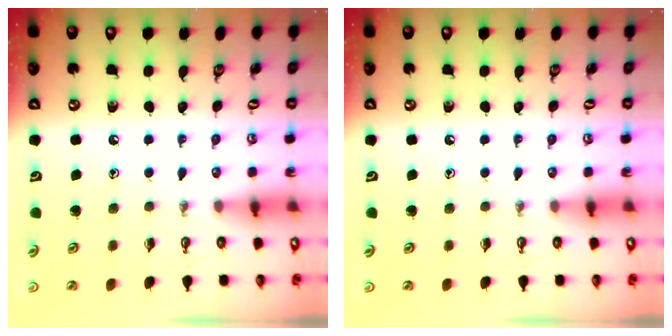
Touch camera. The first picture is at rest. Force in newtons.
{"total": 0.0}